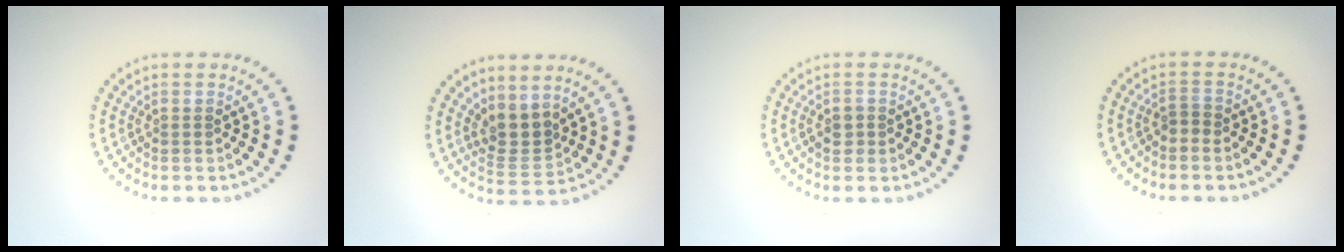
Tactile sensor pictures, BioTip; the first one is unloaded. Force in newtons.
{"total": 2.8, "press": 2.1, "slide": 1.8}
{"total": 1.5, "press": 1.4, "slide": 0.5}
{"total": 1.0, "press": 0.8, "slide": 0.6}